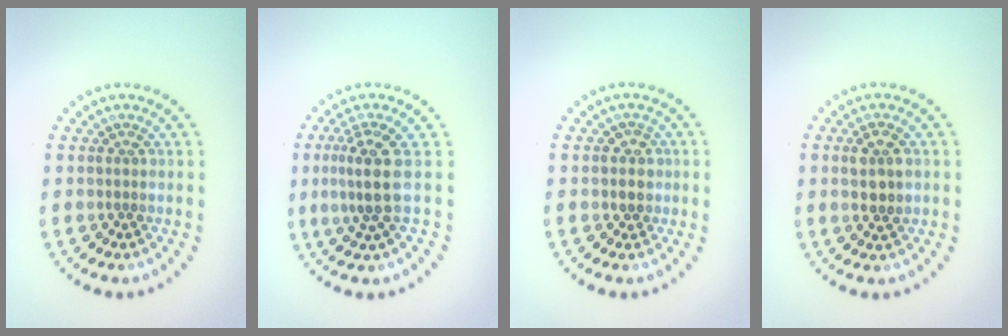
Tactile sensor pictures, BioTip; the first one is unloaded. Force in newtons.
{"total": 3.2, "press": 2.6, "slide": 2.0}
{"total": 1.3, "press": 1.2, "slide": 0.6}
{"total": 2.5, "press": 2.5, "slide": 0.4}